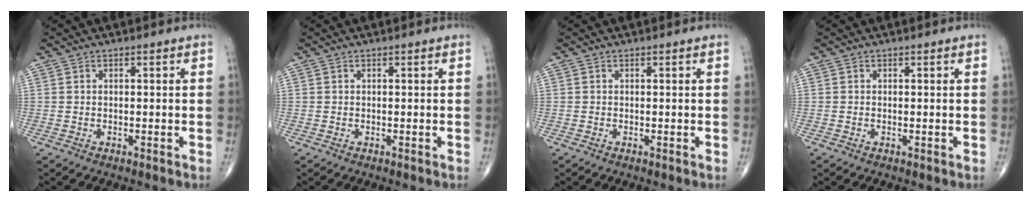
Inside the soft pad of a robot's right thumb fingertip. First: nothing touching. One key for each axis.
{"total": 0.0}
{"total": 0.0}
{"total": 0.0}